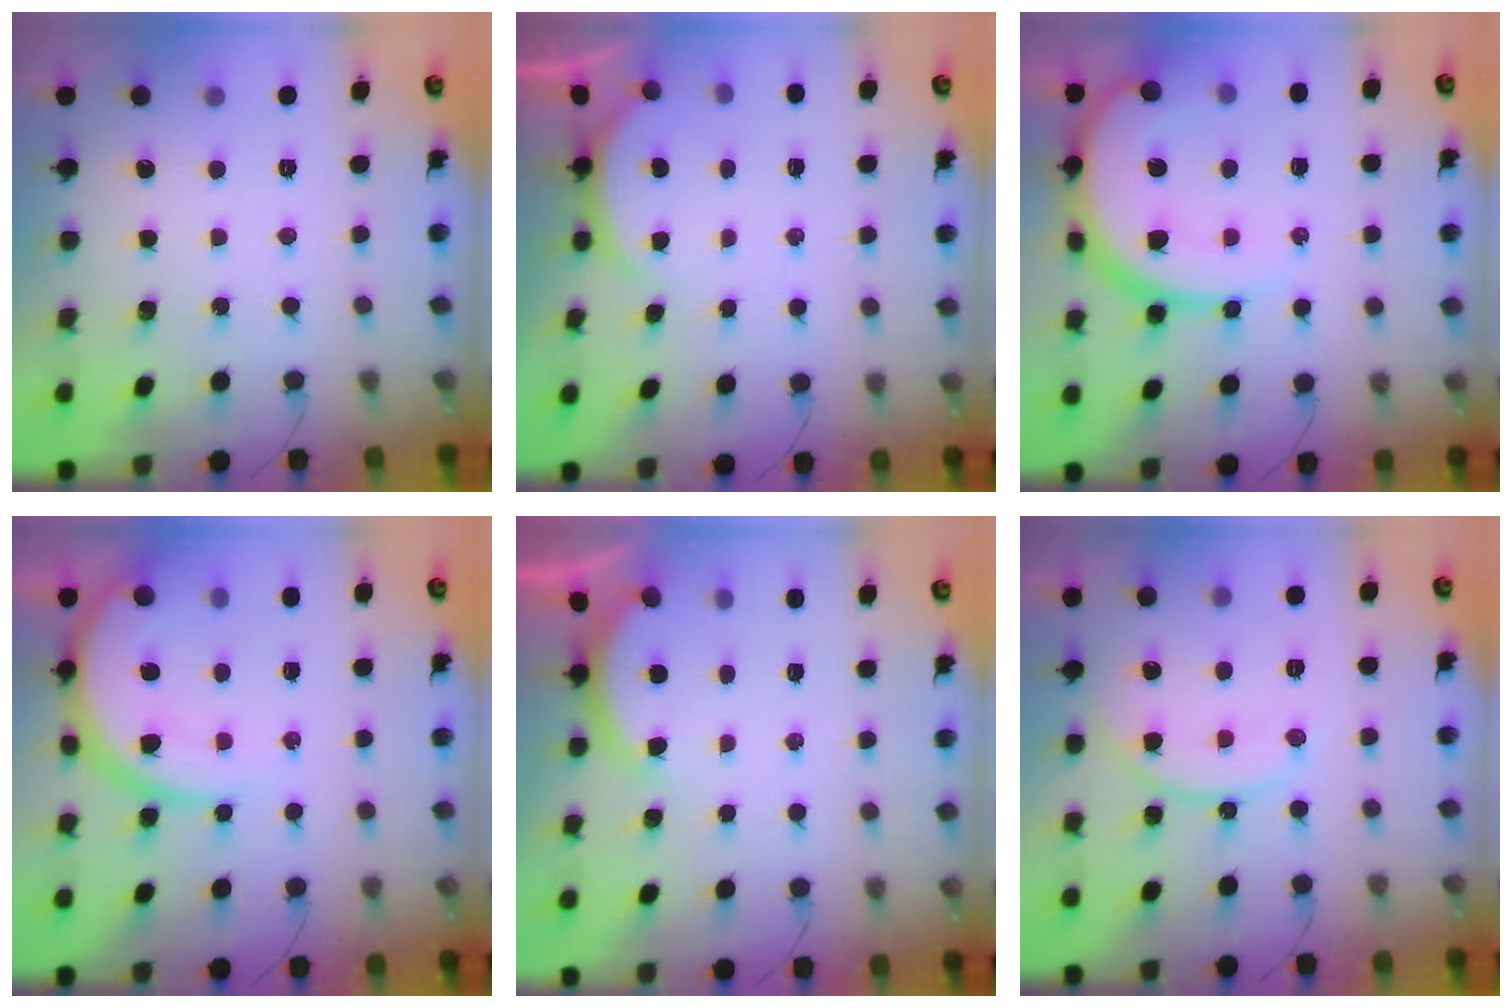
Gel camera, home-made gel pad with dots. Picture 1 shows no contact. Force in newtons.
{"total": 2.2, "press": 2.2, "slide": 0.6}
{"total": 15.6, "press": 15.5, "slide": 1.6}
{"total": 13.9, "press": 13.8, "slide": 1.5}
{"total": 2.6, "press": 2.6, "slide": 0.5}
{"total": 12.3, "press": 12.3, "slide": 0.5}